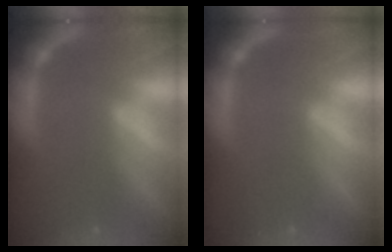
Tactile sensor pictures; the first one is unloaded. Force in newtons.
{"total": 0.0}